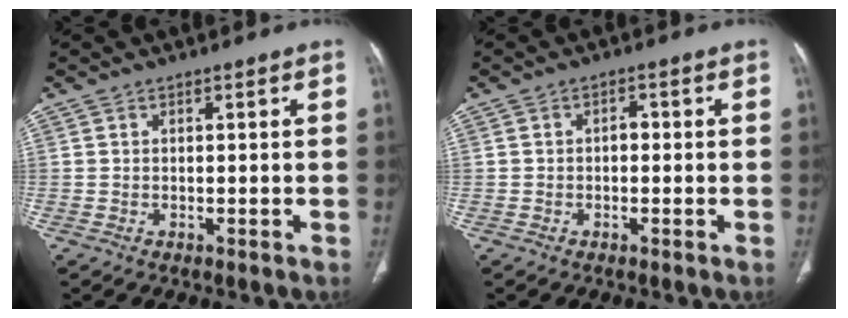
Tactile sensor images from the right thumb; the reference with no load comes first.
{"total": 1.6, "force": [-0.3, 1.1, 1.1], "torque": [-0.009, 0.006, -0.008]}